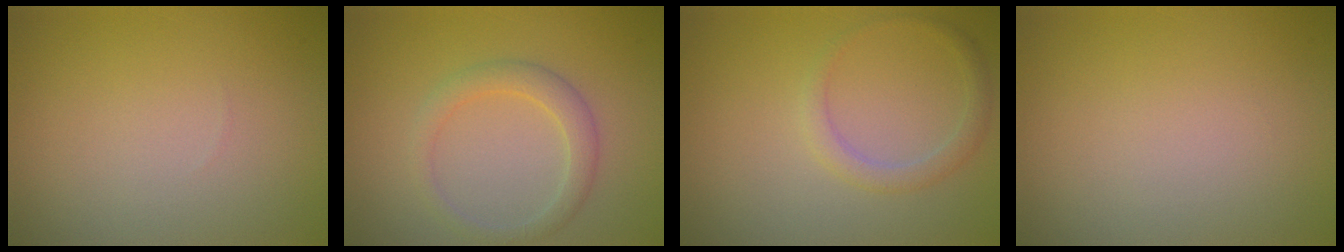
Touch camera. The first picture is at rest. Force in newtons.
{"total": 2.3, "press": 2.3, "slide": 0.1}
{"total": 1.7, "press": 1.7, "slide": 0.2}
{"total": 0.0}